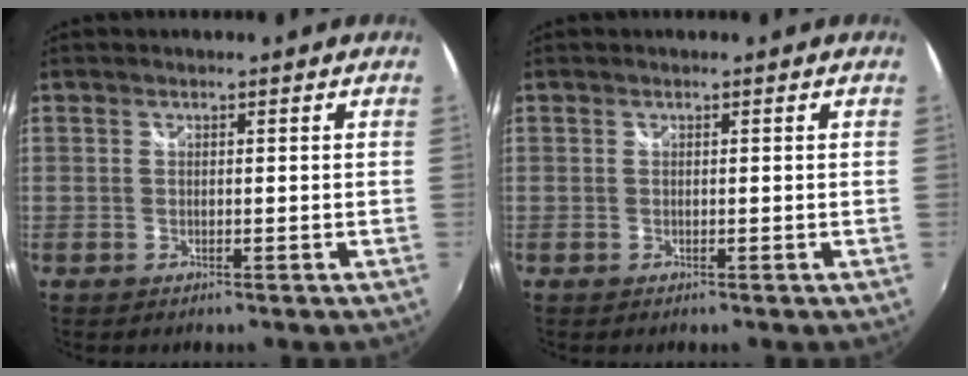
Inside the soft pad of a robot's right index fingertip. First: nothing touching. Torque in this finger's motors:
{"motor_torque": [0.00, 0.00, 0.00, 0.01]}